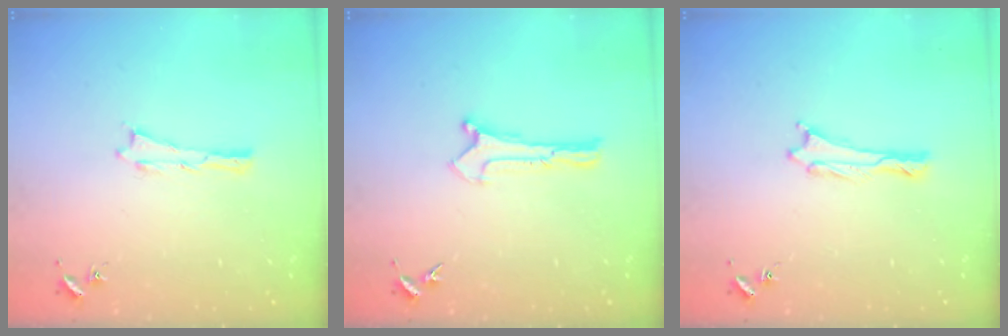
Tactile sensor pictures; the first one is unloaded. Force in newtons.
{"total": 0.0}
{"total": 0.0}